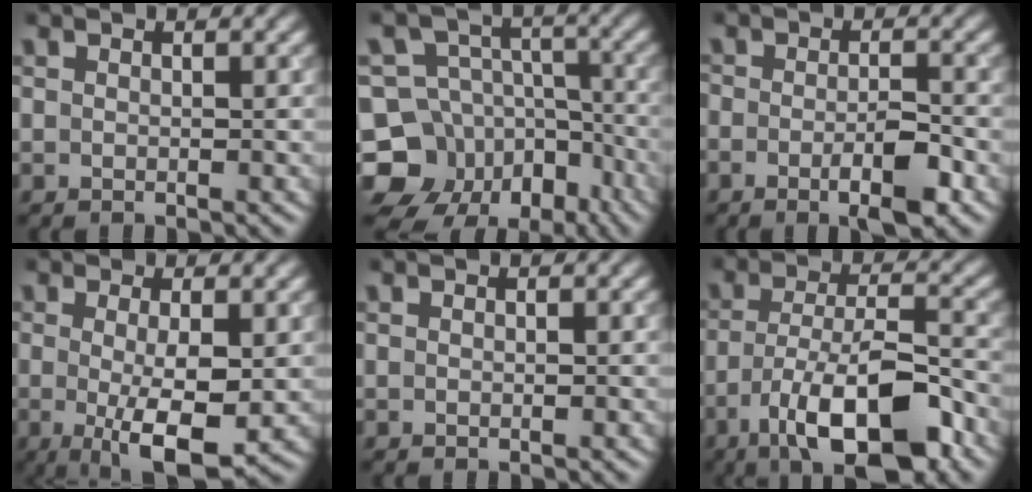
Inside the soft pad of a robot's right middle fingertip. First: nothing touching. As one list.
[{"total": 15.2, "force": [-8.8, 11.5, 4.7], "torque": [-0.094, -0.027, -0.146]}, {"total": 4.1, "force": [-2.0, 1.0, 3.4], "torque": [-0.059, -0.005, -0.035]}, {"total": 5.7, "force": [-0.9, 1.4, 5.5], "torque": [-0.090, -0.016, -0.010]}, {"total": 0.0}, {"total": 10.5, "force": [-5.2, 3.6, 8.4], "torque": [-0.145, -0.009, -0.087]}]